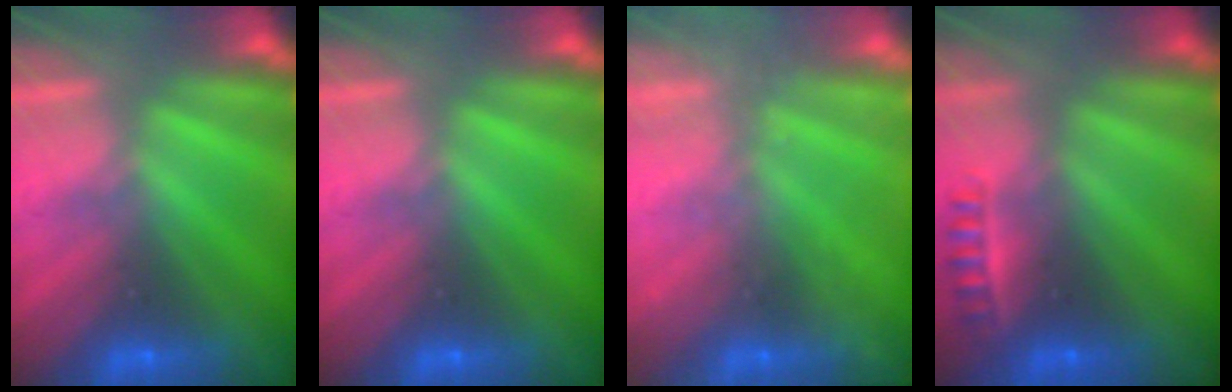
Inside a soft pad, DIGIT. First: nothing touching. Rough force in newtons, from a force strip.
{"total": 0.0}
{"total": 2.2}
{"total": 2.3}